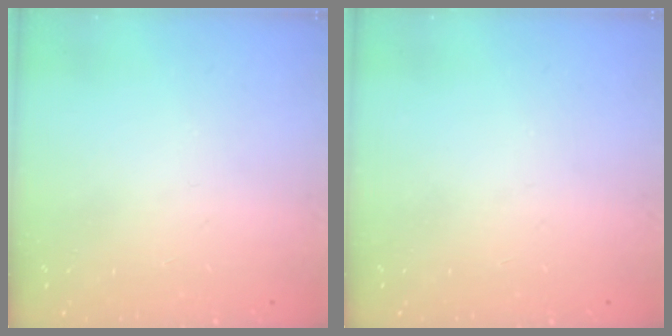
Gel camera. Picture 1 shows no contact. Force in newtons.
{"total": 0.0}